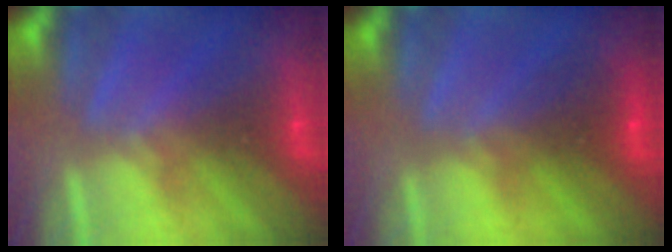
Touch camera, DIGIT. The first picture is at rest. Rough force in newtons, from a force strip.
{"total": 2.7}